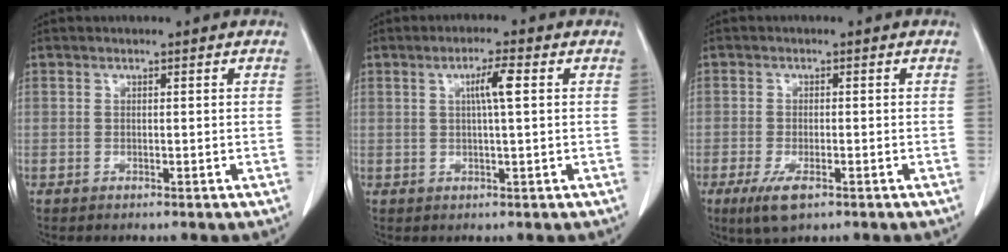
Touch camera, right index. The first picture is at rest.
{"total": 3.8, "force": [0.9, -0.1, 3.7], "torque": [-0.065, 0.002, 0.015]}
{"total": 4.6, "force": [-2.5, 1.3, 3.6], "torque": [-0.072, -0.010, -0.038]}